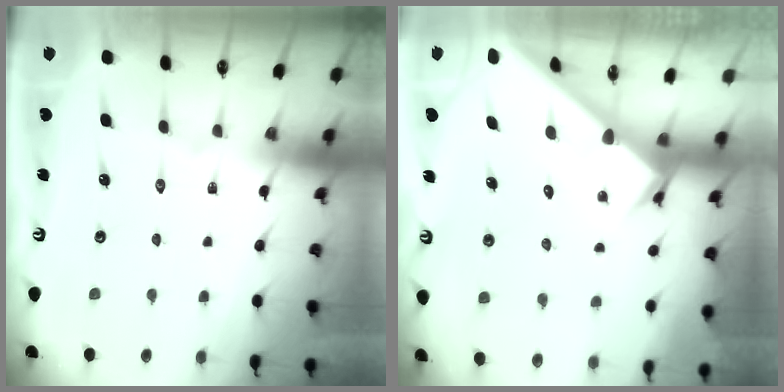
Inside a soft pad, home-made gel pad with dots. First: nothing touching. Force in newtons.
{"total": 2.8, "press": 2.8, "slide": 0.1}